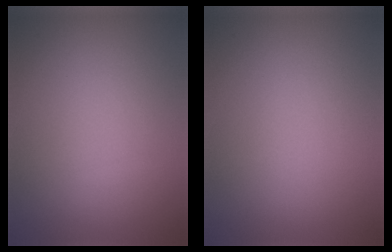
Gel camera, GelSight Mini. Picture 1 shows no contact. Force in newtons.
{"total": 0.0}